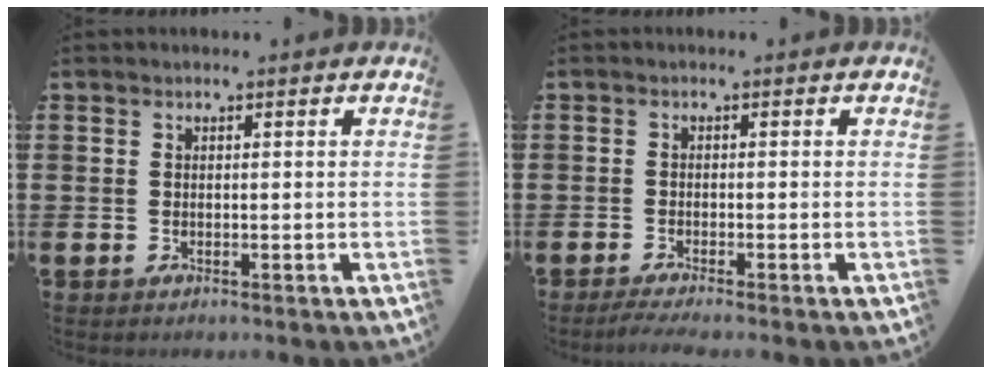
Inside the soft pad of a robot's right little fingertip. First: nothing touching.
{"total": 0.9, "force": [-0.4, 0.0, 0.8], "torque": [-0.012, 0.001, -0.006]}